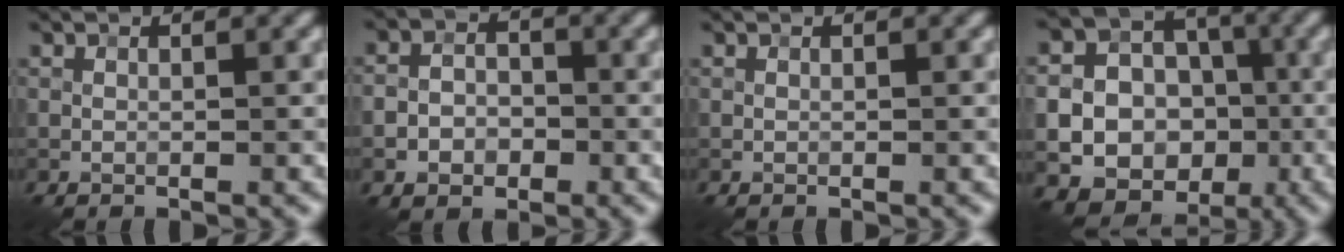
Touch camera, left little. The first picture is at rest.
{"total": 3.4, "force": [-1.4, 2.6, 1.7], "torque": [-0.025, 0.000, -0.030]}
{"total": 0.0}
{"total": 19.3, "force": [-6.1, 17.6, 4.9], "torque": [-0.104, -0.034, -0.111]}